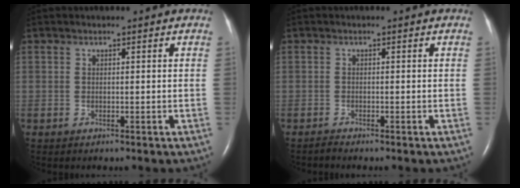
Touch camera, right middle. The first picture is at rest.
{"total": 0.6, "force": [-0.6, -0.1, 0.0], "torque": [-0.006, -0.004, -0.013]}